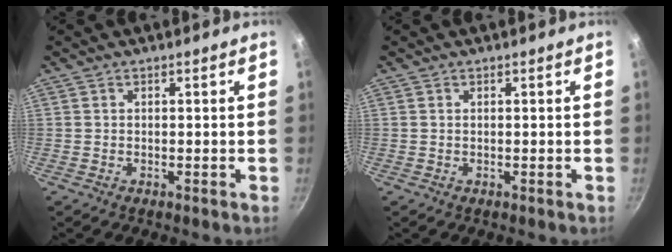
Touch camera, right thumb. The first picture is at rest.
{"total": 0.0}